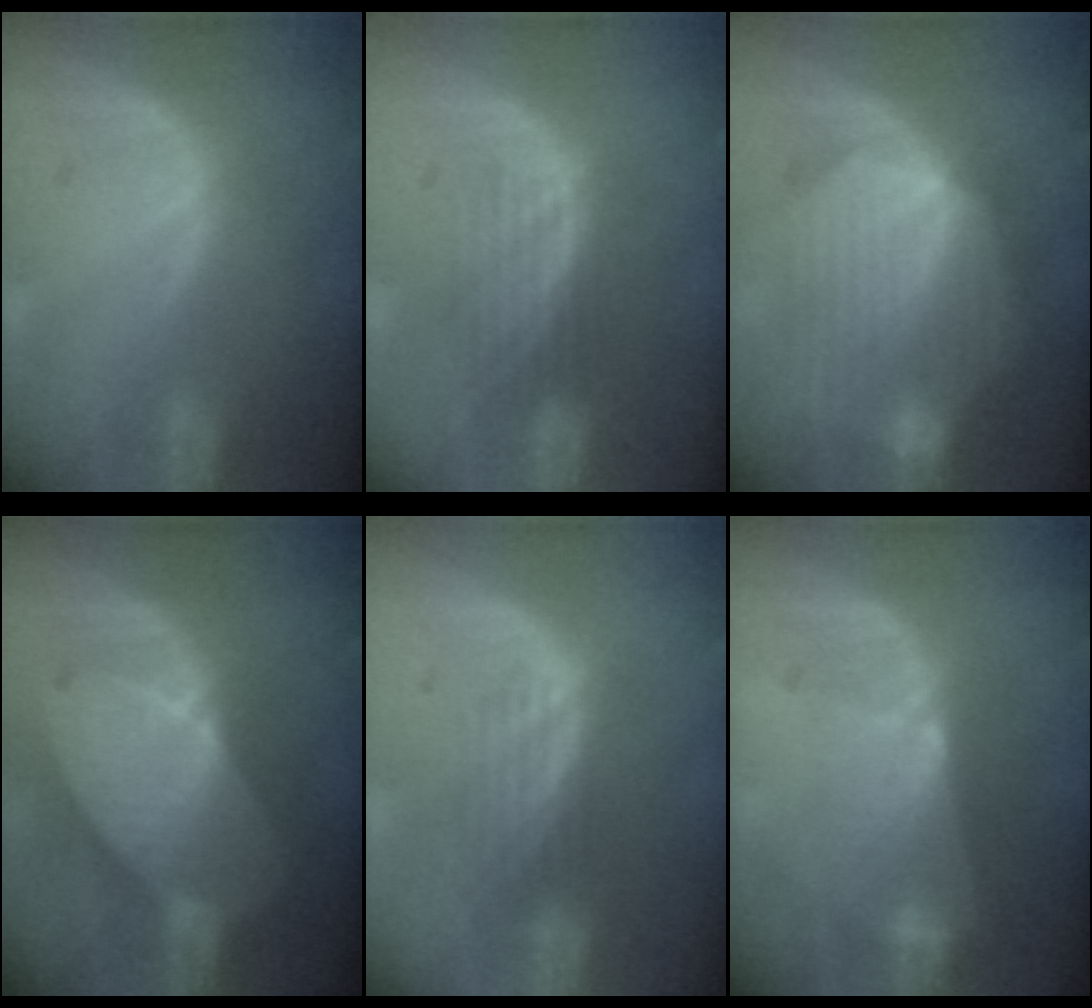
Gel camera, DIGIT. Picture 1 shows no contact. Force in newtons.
{"total": 4.6, "press": 3.8, "slide": 2.6}
{"total": 10.6, "press": 10.6, "slide": 0.8}
{"total": 9.2, "press": 9.2, "slide": 0.4}
{"total": 3.9, "press": 3.3, "slide": 2.2}
{"total": 6.5, "press": 5.8, "slide": 3.1}